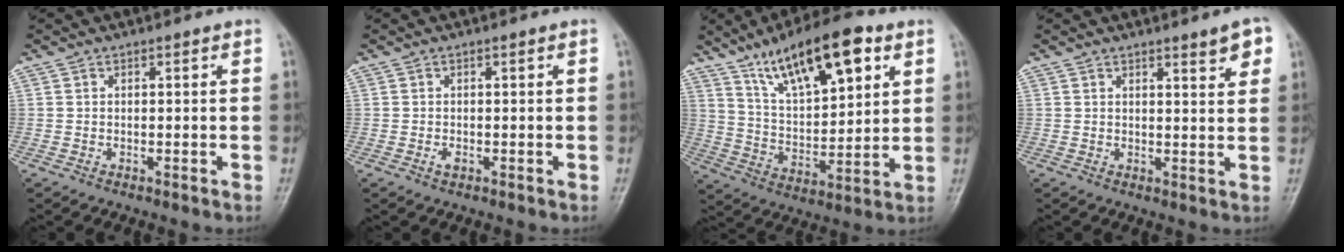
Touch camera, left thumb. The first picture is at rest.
{"total": 1.0, "force": [-0.3, 0.5, 0.8], "torque": [-0.016, 0.001, -0.006]}
{"total": 18.1, "force": [10.0, 6.7, 13.6], "torque": [-0.190, -0.034, 0.175]}
{"total": 4.3, "force": [2.6, 0.9, 3.3], "torque": [-0.035, -0.016, 0.034]}